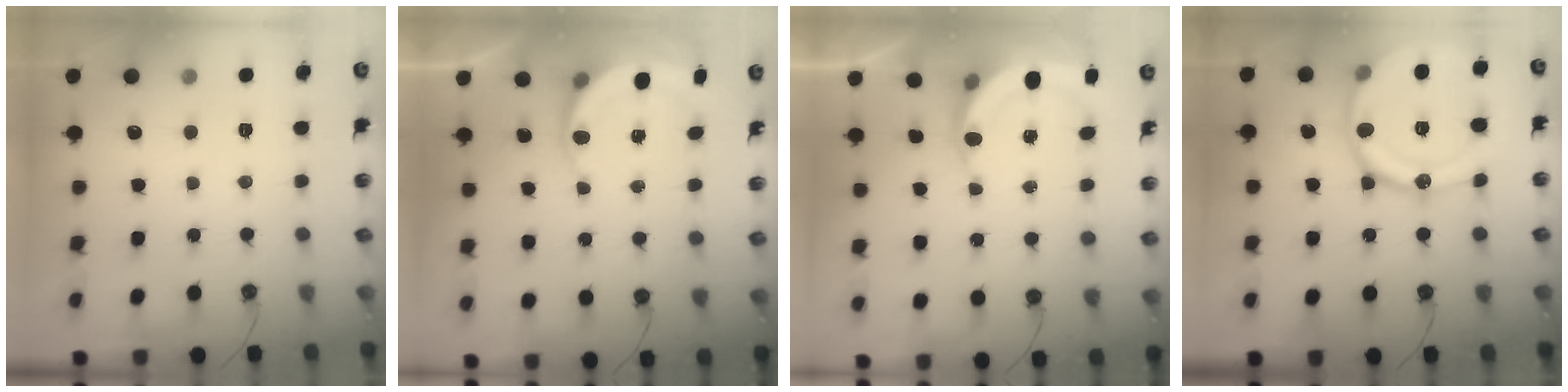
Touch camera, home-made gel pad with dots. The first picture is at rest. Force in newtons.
{"total": 5.6, "press": 5.2, "slide": 1.8}
{"total": 6.4, "press": 6.2, "slide": 1.4}
{"total": 20.8, "press": 20.7, "slide": 2.5}